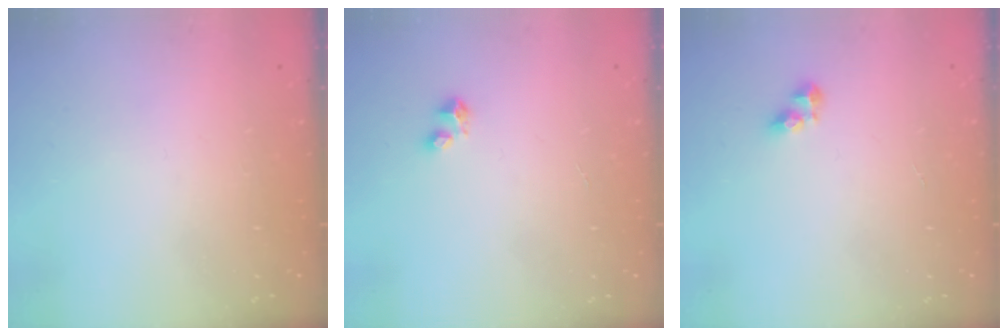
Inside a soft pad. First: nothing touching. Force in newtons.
{"total": 3.5, "press": 3.4, "slide": 0.5}
{"total": 5.0, "press": 5.0, "slide": 0.6}